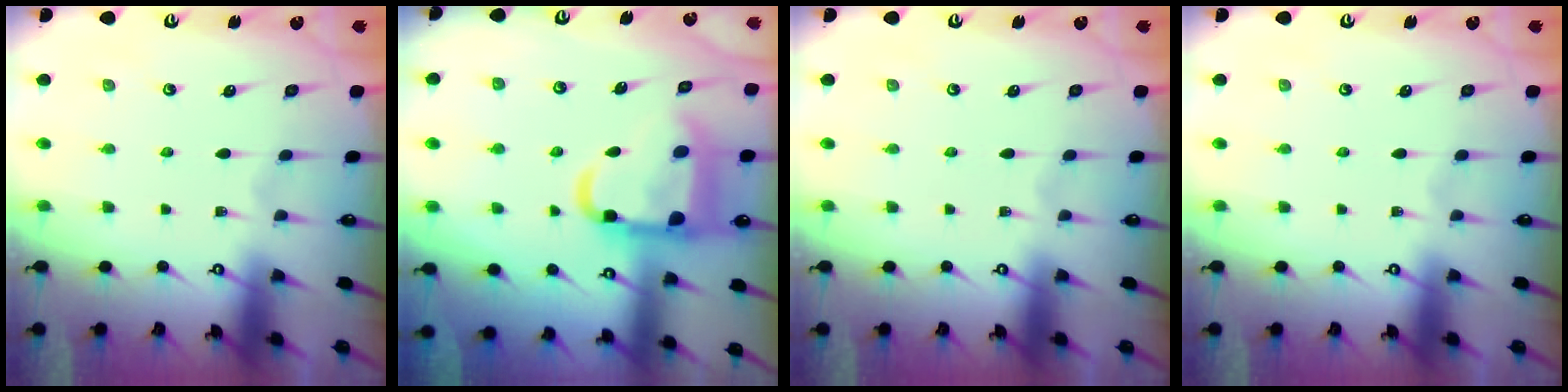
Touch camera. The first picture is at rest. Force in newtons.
{"total": 16.2, "press": 16.1, "slide": 1.8}
{"total": 0.0}
{"total": 0.0}